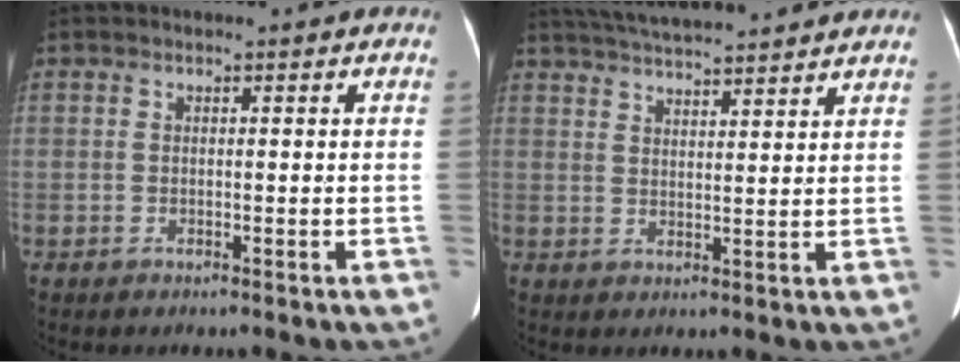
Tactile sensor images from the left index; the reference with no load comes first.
{"total": 13.4, "force": [12.3, 1.0, 5.3], "torque": [-0.098, 0.031, 0.184]}